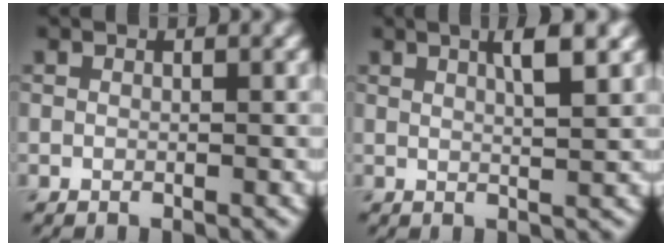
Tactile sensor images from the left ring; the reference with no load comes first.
{"total": 3.4, "force": [1.5, 0.8, 2.9], "torque": [-0.034, 0.007, 0.020]}